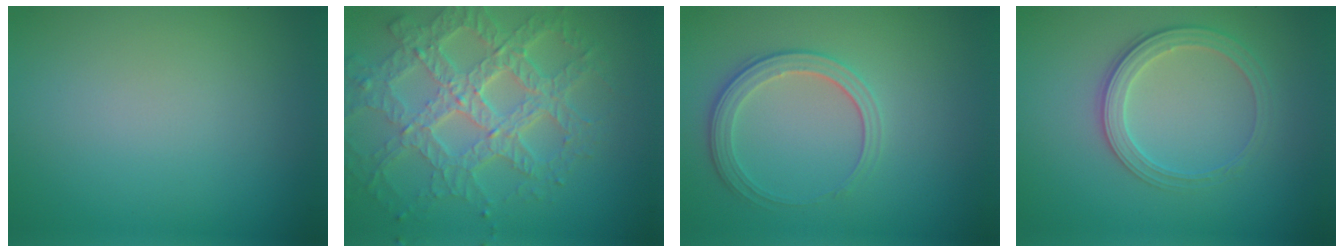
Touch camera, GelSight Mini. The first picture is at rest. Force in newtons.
{"total": 7.8, "press": 5.6, "slide": 5.3}
{"total": 2.7, "press": 2.5, "slide": 1.2}
{"total": 2.8, "press": 2.6, "slide": 0.9}